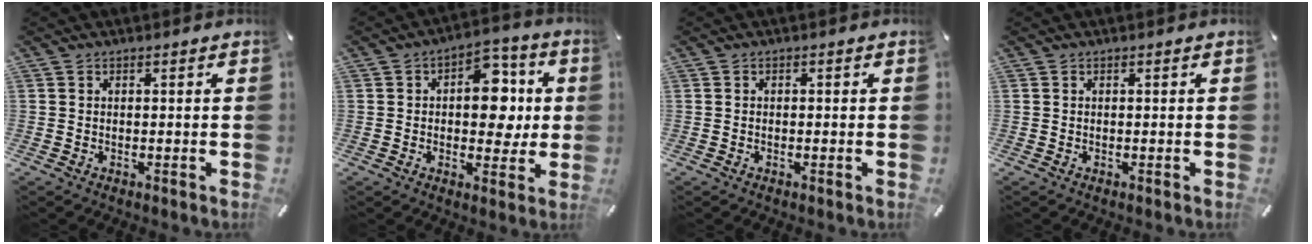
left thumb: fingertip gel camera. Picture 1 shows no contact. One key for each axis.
{"total": 12.2, "fx": 0.9, "fy": 8.3, "fz": 8.9, "tx": -0.106, "ty": 0.001, "tz": 0.014}
{"total": 0.6, "fx": -0.2, "fy": 0.5, "fz": 0.3, "tx": -0.004, "ty": 0.003, "tz": -0.005}
{"total": 0.0}